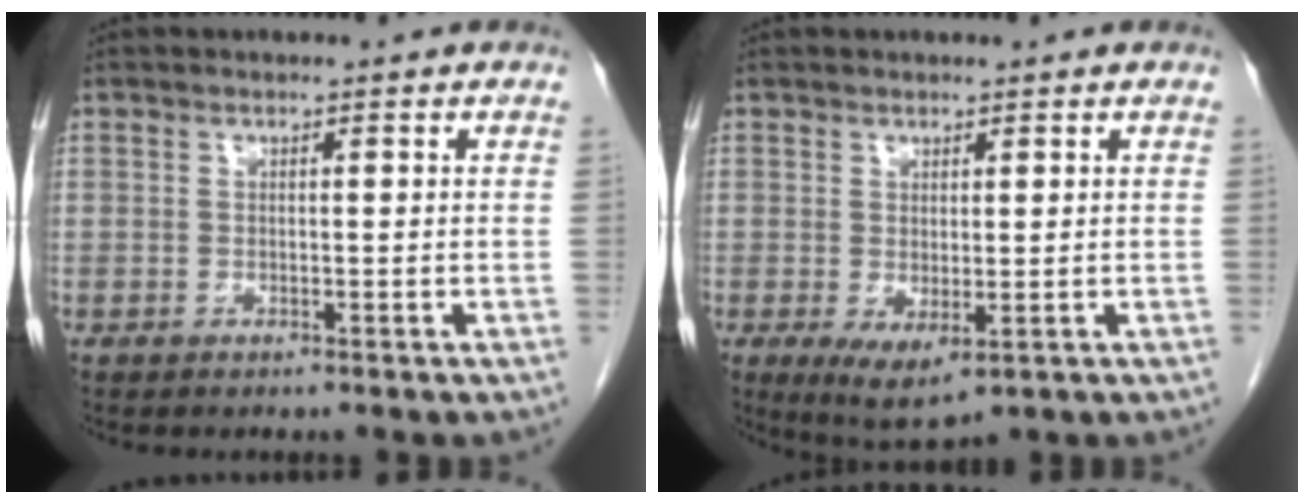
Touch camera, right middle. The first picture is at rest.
{"total": 4.7, "force": [-1.0, 1.8, 4.2], "torque": [-0.072, -0.016, -0.001]}